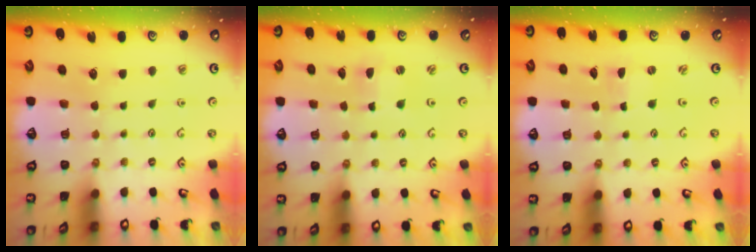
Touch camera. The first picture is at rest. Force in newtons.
{"total": 1.8, "press": 1.8, "slide": 0.3}
{"total": 0.0}